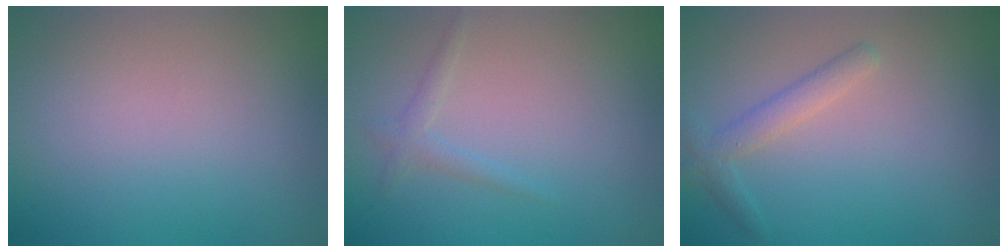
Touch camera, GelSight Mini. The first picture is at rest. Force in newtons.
{"total": 1.2, "press": 1.2, "slide": 0.0}
{"total": 2.2, "press": 2.2, "slide": 0.1}